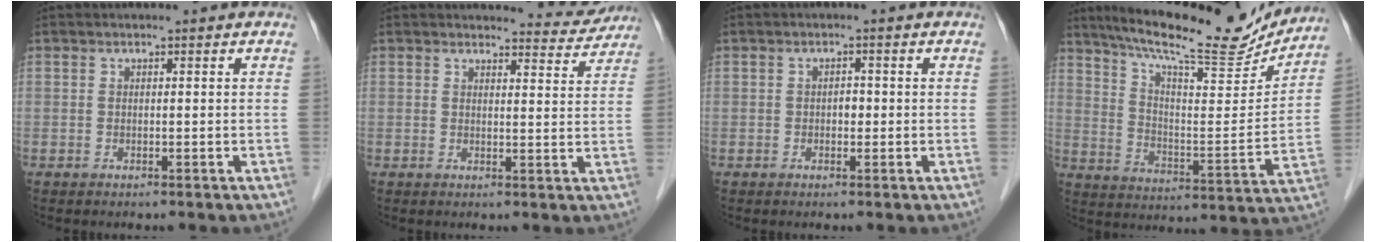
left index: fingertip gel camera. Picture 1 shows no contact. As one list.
[{"total": 4.4, "force": [4.3, 0.5, -0.6], "torque": [0.006, -0.022, 0.041]}, {"total": 1.3, "force": [-0.3, 0.8, 0.9], "torque": [-0.011, 0.001, -0.006]}, {"total": 20.3, "force": [18.2, 2.7, 8.6], "torque": [-0.145, -0.023, 0.267]}]